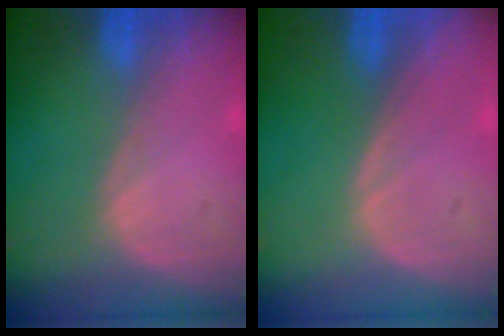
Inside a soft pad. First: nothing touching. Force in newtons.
{"total": 0.0}